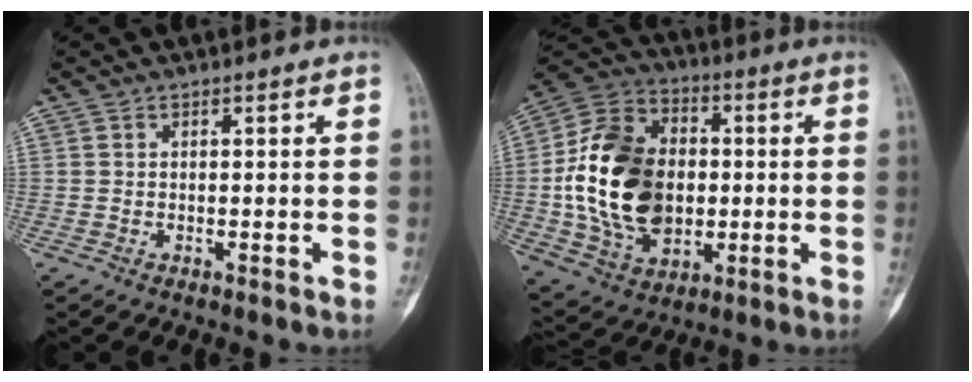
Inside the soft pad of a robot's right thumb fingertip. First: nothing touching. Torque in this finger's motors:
{"motor_torque": [2.39, 2.34, 1.29, -0.57, 0.14]}